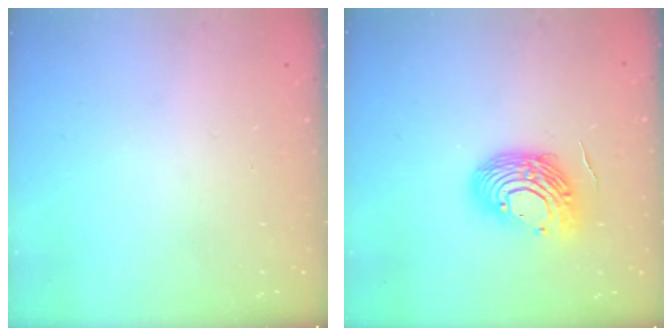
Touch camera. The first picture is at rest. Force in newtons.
{"total": 13.3, "press": 13.1, "slide": 2.1}